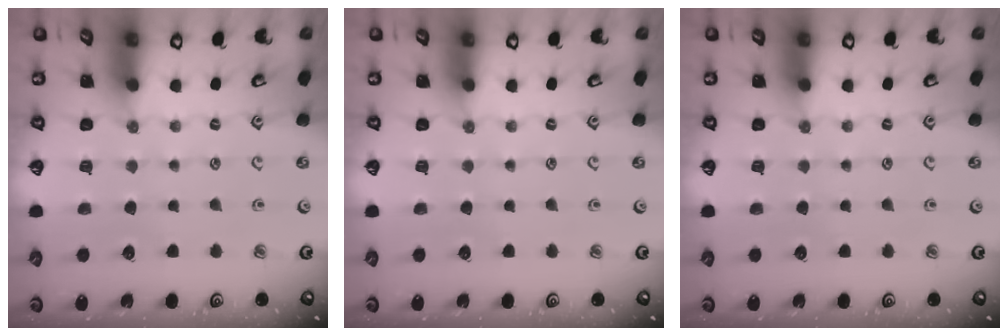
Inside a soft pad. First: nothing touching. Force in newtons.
{"total": 0.0}
{"total": 0.0}